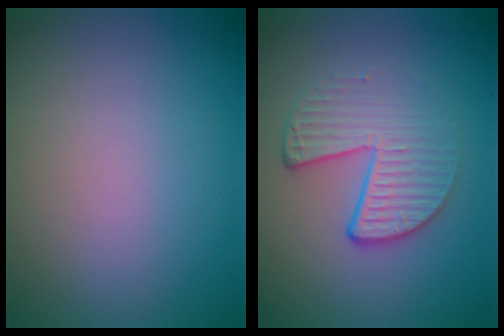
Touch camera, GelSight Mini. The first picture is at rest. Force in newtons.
{"total": 4.7, "press": 3.0, "slide": 3.6}